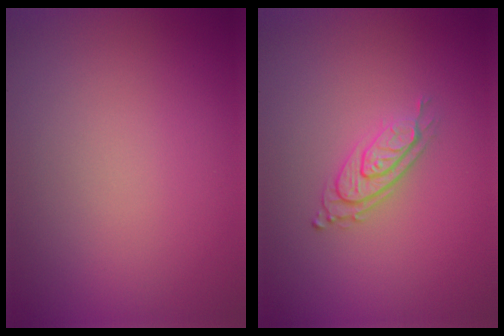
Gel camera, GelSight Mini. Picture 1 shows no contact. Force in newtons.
{"total": 2.8, "press": 2.0, "slide": 2.0}